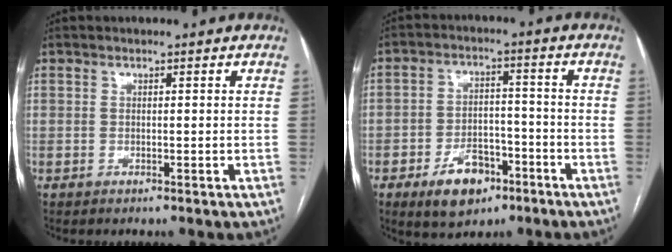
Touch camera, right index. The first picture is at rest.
{"total": 8.5, "force": [-4.7, 5.2, 4.8], "torque": [-0.080, 0.010, -0.070]}